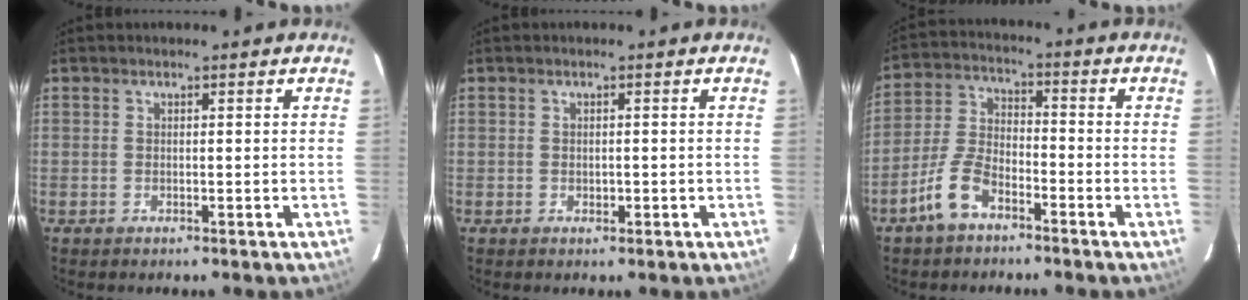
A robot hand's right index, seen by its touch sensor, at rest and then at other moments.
{"total": 0.8, "force": [-0.3, 0.5, 0.6], "torque": [-0.010, 0.000, -0.002]}
{"total": 7.6, "force": [-4.8, 3.6, 4.7], "torque": [-0.117, 0.010, -0.099]}